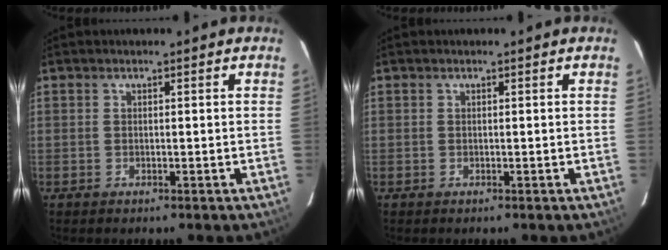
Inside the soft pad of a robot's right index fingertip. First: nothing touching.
{"total": 0.0}